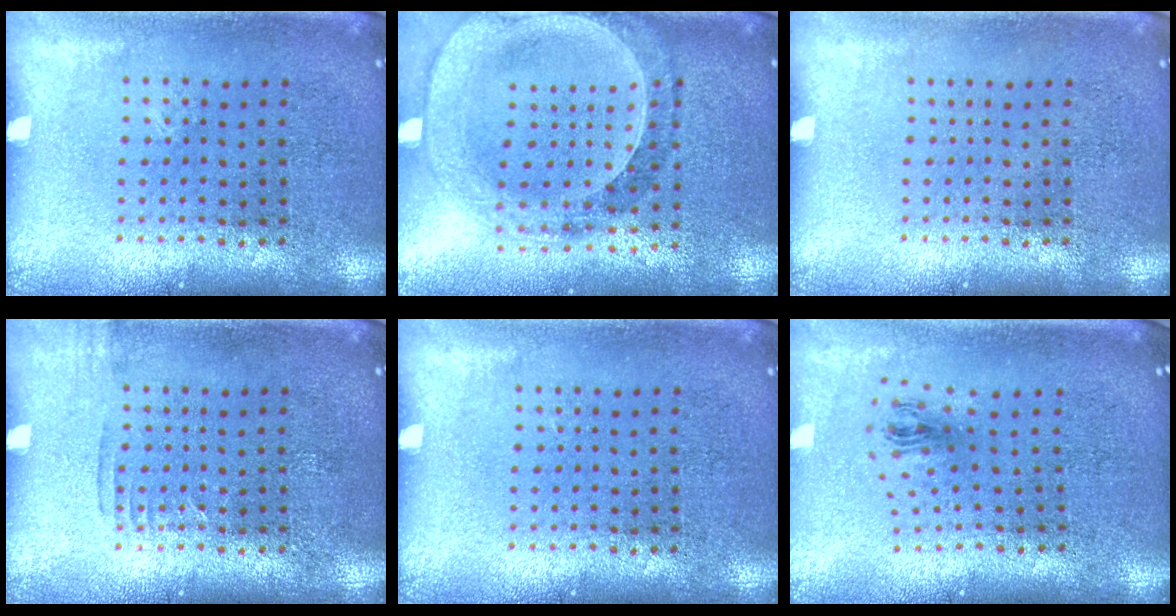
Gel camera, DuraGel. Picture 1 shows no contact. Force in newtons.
{"total": 1.5, "press": 1.5, "slide": 0.3}
{"total": 0.0}
{"total": 0.7, "press": 0.6, "slide": 0.2}
{"total": 0.0}
{"total": 0.9, "press": 0.4, "slide": 0.8}